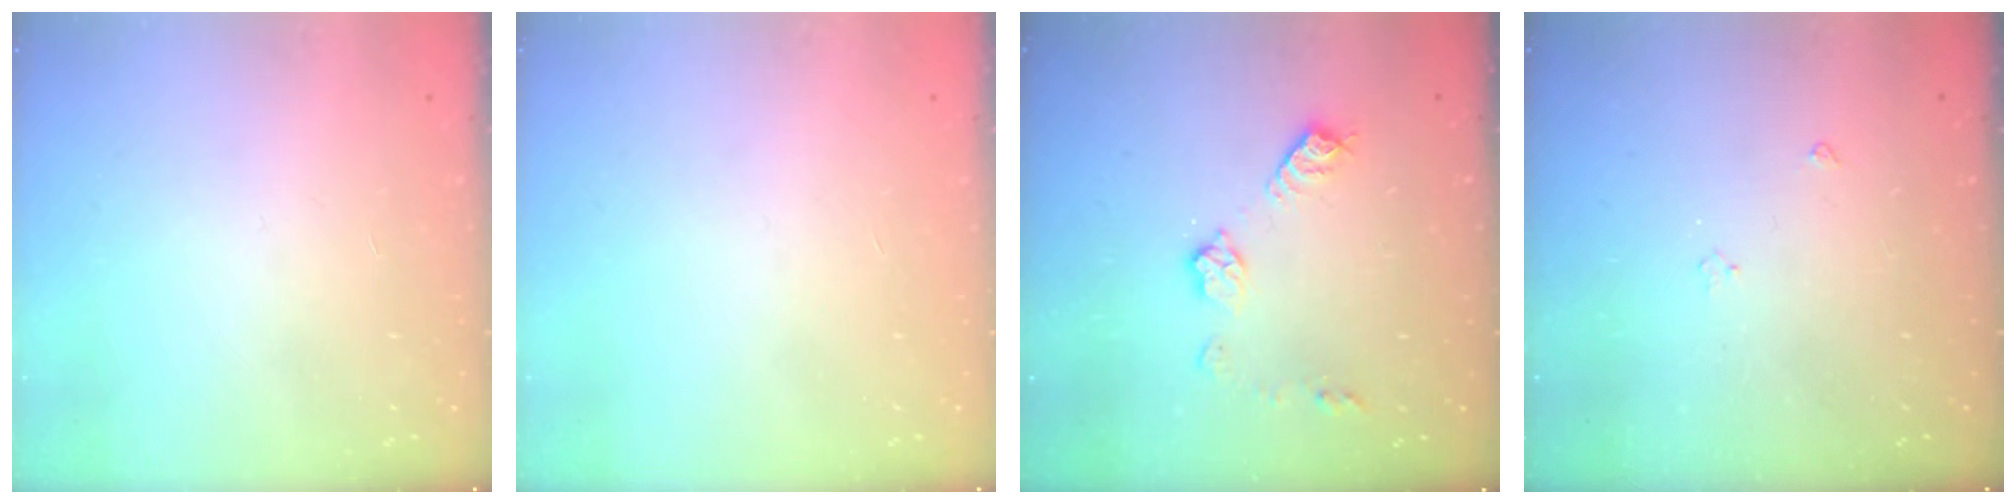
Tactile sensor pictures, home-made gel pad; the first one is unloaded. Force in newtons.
{"total": 0.0}
{"total": 9.2, "press": 9.2, "slide": 0.3}
{"total": 3.0, "press": 2.9, "slide": 0.5}